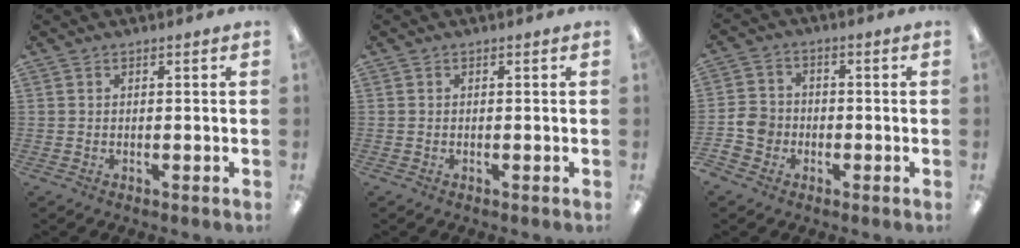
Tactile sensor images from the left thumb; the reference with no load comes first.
{"total": 0.0}
{"total": 5.8, "force": [-2.2, 5.0, 2.0], "torque": [-0.048, 0.015, -0.040]}